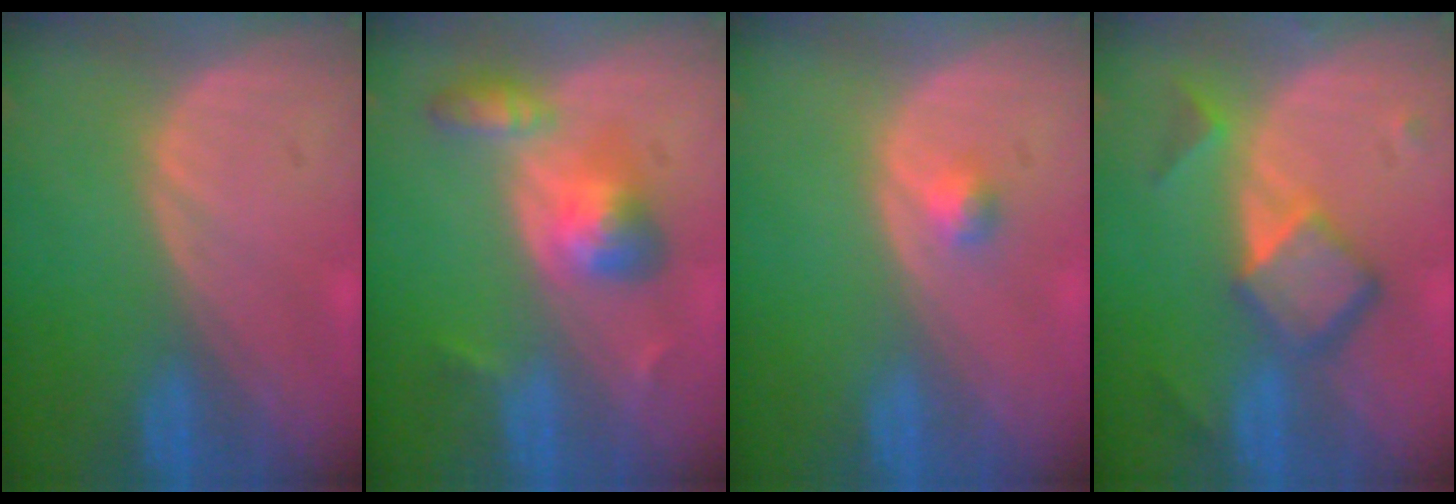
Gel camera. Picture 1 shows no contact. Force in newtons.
{"total": 5.7, "press": 5.6, "slide": 1.1}
{"total": 1.7, "press": 1.4, "slide": 0.8}
{"total": 6.9, "press": 6.0, "slide": 3.5}